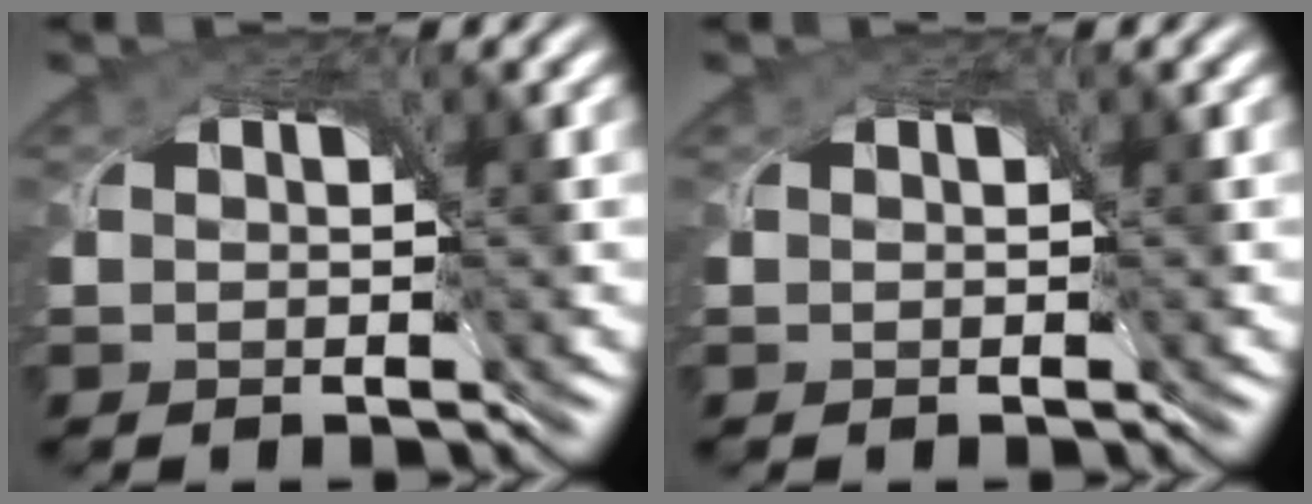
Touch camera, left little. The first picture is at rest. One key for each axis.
{"total": 0.0}